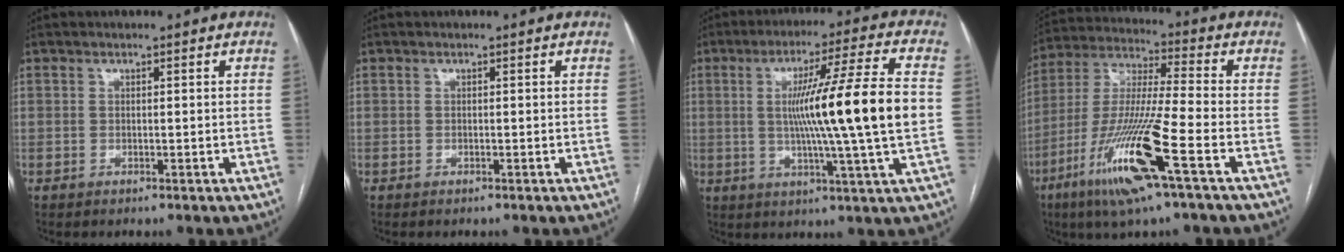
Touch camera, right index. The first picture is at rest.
{"total": 0.0}
{"total": 16.6, "force": [0.4, -1.8, 16.5], "torque": [-0.269, -0.001, 0.000]}
{"total": 17.0, "force": [-7.9, 0.1, 15.1], "torque": [-0.321, -0.032, -0.153]}